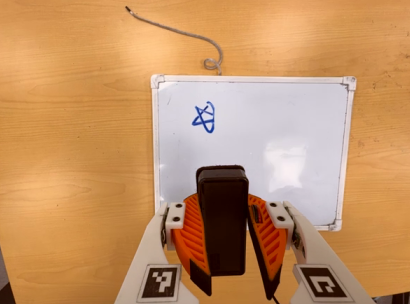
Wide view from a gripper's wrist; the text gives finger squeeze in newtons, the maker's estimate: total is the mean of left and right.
{"total": 11.4, "left": 10.2, "right": 12.6}